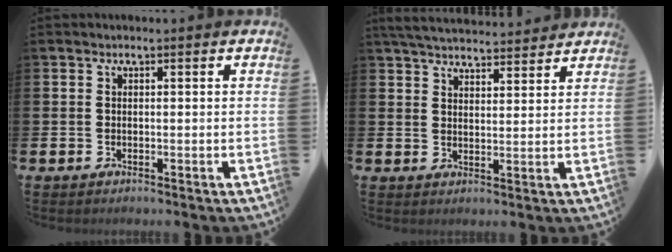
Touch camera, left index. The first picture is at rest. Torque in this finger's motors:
{"motor_torque": [1.03, -1.11, 0.15, 0.08]}